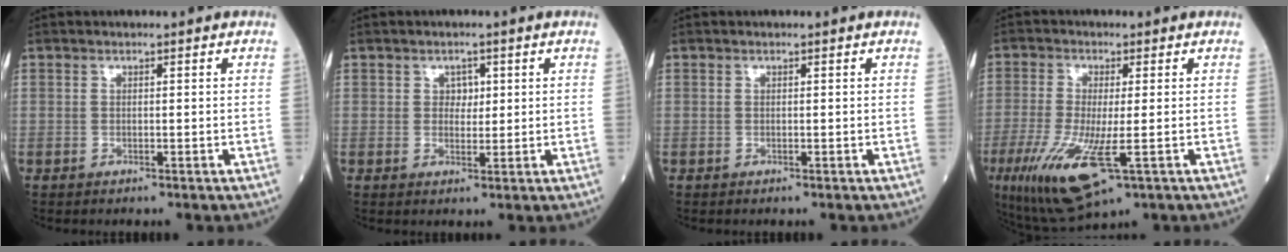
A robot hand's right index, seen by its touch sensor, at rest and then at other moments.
{"total": 2.1, "force": [0.8, 1.5, 1.2], "torque": [-0.012, -0.001, 0.012]}
{"total": 0.0}
{"total": 11.5, "force": [-4.2, 2.3, 10.5], "torque": [-0.214, -0.038, -0.065]}